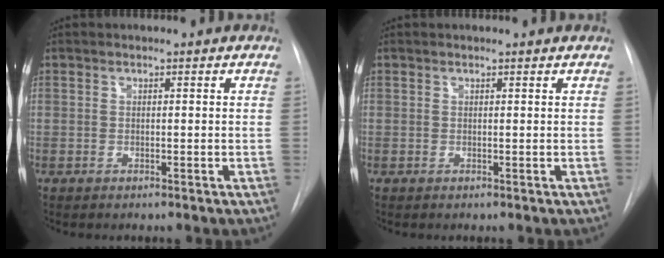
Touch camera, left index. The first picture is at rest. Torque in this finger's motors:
{"motor_torque": [0.14, -0.05, 0.03, 0.00]}